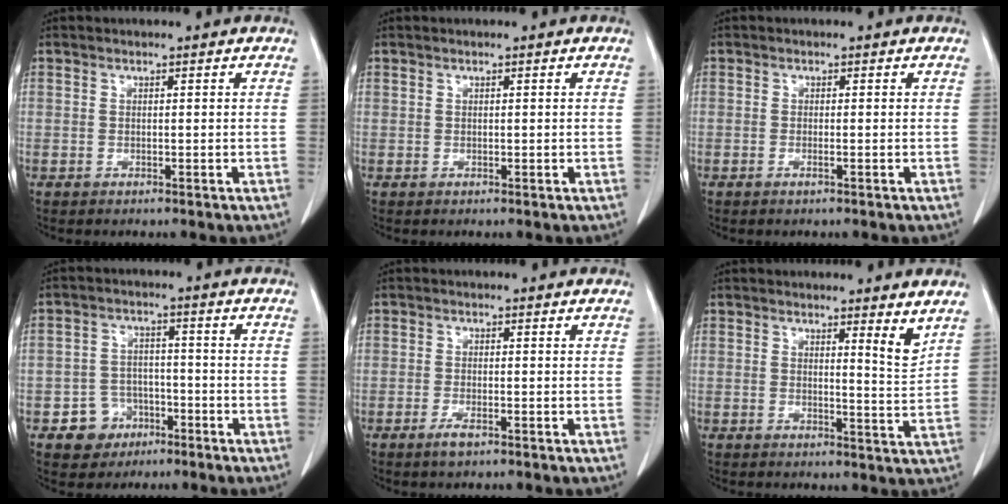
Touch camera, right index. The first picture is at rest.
{"total": 0.0}
{"total": 0.6, "force": [-0.3, -0.1, 0.5], "torque": [-0.010, -0.001, -0.004]}
{"total": 5.7, "force": [-2.9, 4.7, 1.0], "torque": [-0.012, 0.014, -0.041]}
{"total": 2.1, "force": [-1.3, 0.4, 1.5], "torque": [-0.030, -0.002, -0.023]}
{"total": 3.4, "force": [2.5, 0.0, 2.3], "torque": [-0.034, -0.024, 0.032]}